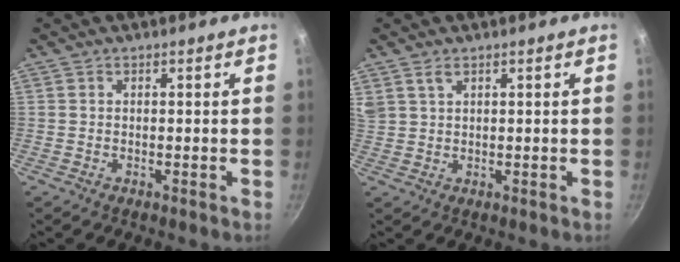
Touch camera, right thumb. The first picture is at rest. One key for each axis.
{"total": 3.3, "fx": 2.2, "fy": 1.7, "fz": 1.9, "tx": -0.039, "ty": 0.002, "tz": 0.052}